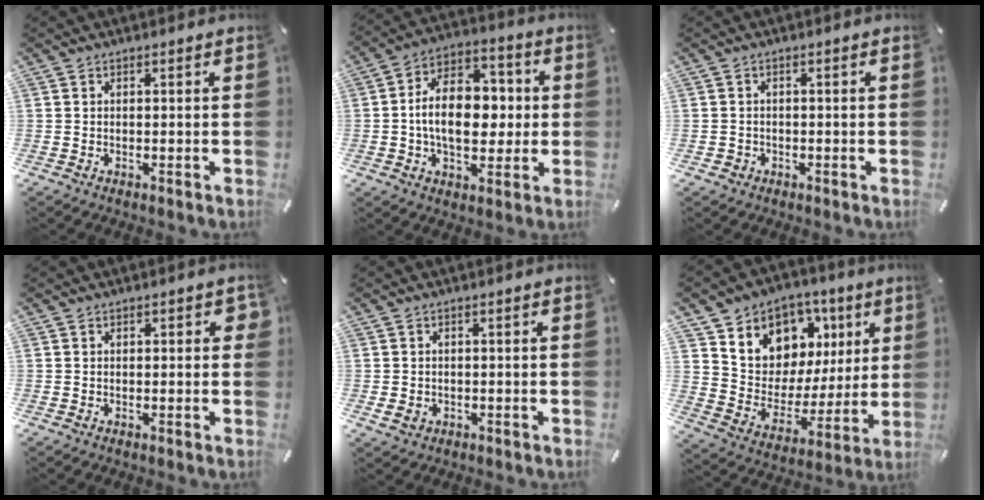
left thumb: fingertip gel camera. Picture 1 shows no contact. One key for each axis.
{"total": 15.6, "fx": -0.7, "fy": 10.3, "fz": 11.6, "tx": -0.191, "ty": 0.010, "tz": -0.012}
{"total": 1.3, "fx": -0.7, "fy": 1.1, "fz": 0.1, "tx": -0.003, "ty": 0.004, "tz": -0.017}
{"total": 1.9, "fx": 0.4, "fy": 1.1, "fz": 1.5, "tx": -0.013, "ty": 0.002, "tz": 0.002}
{"total": 1.9, "fx": -0.5, "fy": 1.7, "fz": 0.7, "tx": -0.019, "ty": 0.000, "tz": -0.012}
{"total": 9.9, "fx": 5.0, "fy": 8.5, "fz": 0.8, "tx": -0.021, "ty": -0.062, "tz": 0.097}